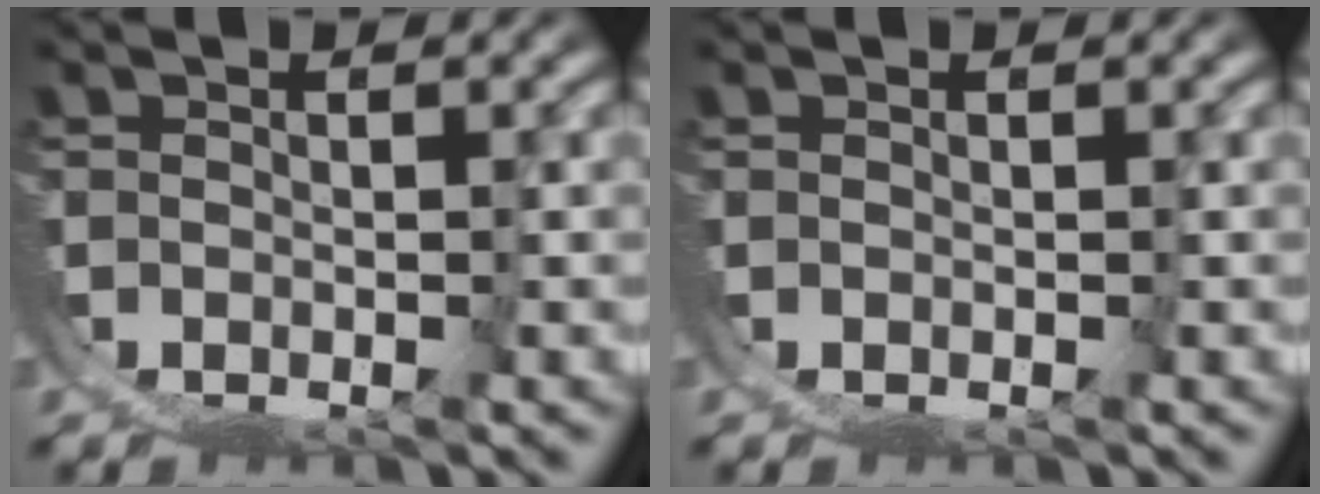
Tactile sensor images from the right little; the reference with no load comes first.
{"total": 0.0}